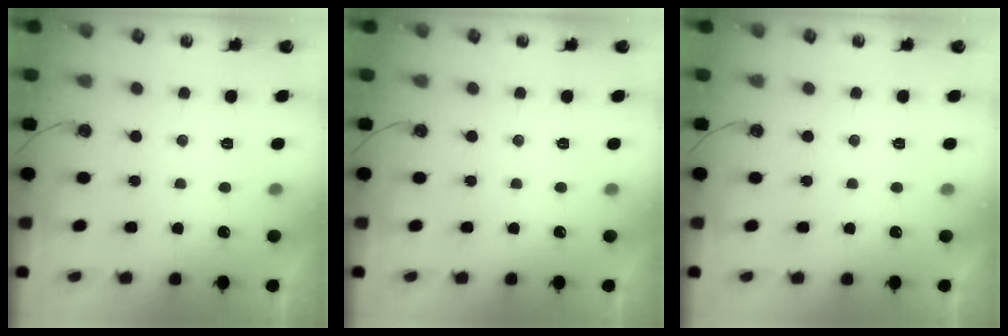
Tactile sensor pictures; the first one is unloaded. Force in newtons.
{"total": 0.0}
{"total": 0.0}